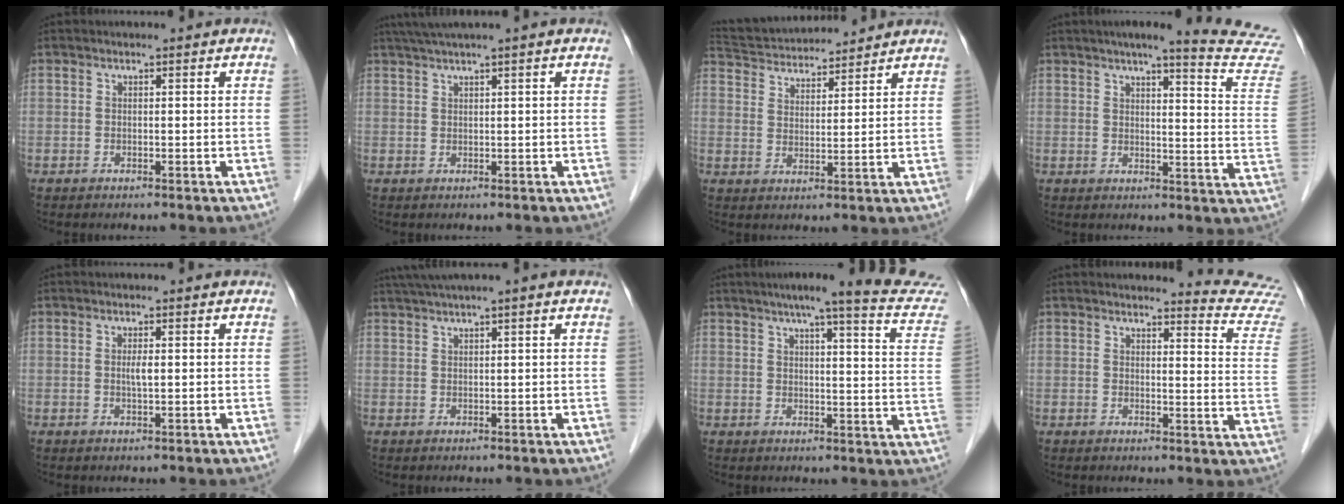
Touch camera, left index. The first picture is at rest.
{"total": 3.7, "force": [2.7, -1.0, 2.3], "torque": [-0.045, 0.018, 0.055]}
{"total": 13.0, "force": [12.2, 2.3, 3.6], "torque": [-0.071, 0.035, 0.204]}
{"total": 17.8, "force": [16.5, -0.3, 6.8], "torque": [-0.078, -0.087, 0.173]}
{"total": 1.5, "force": [0.1, 0.2, 1.5], "torque": [-0.030, 0.000, 0.001]}
{"total": 4.8, "force": [3.6, -0.8, 3.1], "torque": [-0.060, 0.028, 0.066]}
{"total": 19.9, "force": [17.6, 0.4, 9.3], "torque": [-0.114, -0.040, 0.195]}
{"total": 9.8, "force": [9.8, -1.3, -0.3], "torque": [0.001, -0.111, 0.087]}